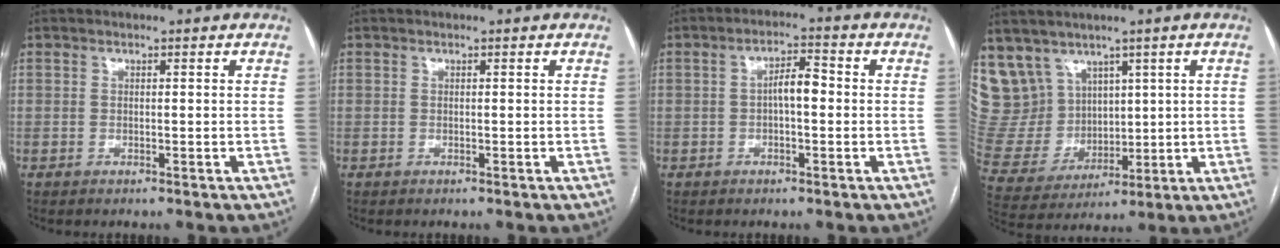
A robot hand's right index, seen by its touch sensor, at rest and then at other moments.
{"total": 0.0}
{"total": 4.1, "force": [-0.2, 1.3, 3.9], "torque": [-0.064, 0.016, -0.005]}
{"total": 11.7, "force": [7.3, 8.9, 1.9], "torque": [-0.060, 0.050, 0.173]}